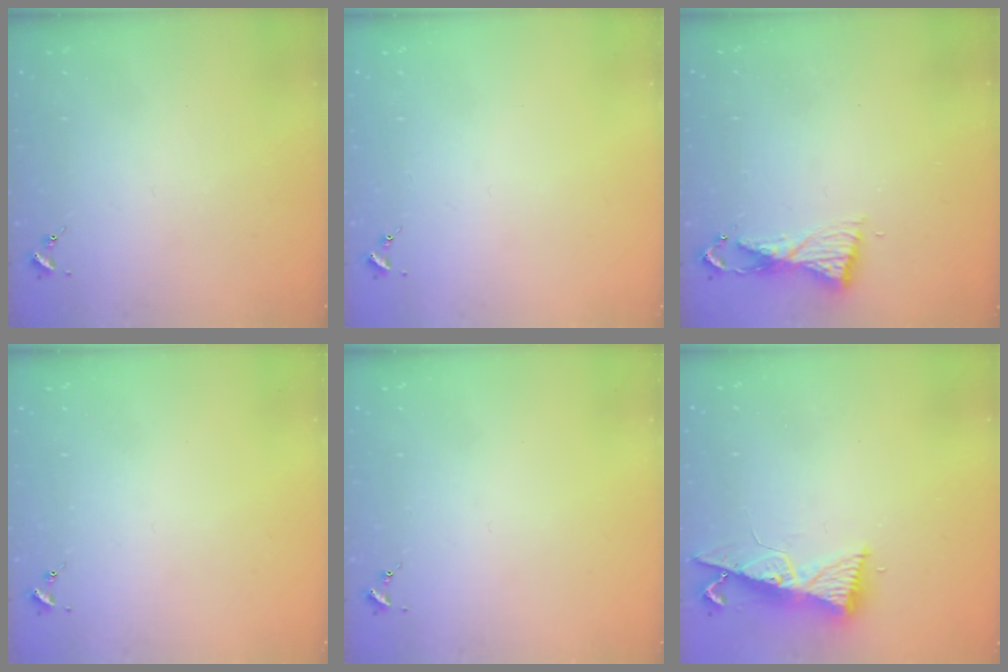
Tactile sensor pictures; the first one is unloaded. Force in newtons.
{"total": 0.0}
{"total": 6.2, "press": 6.1, "slide": 0.6}
{"total": 0.0}
{"total": 0.0}
{"total": 9.0, "press": 9.0, "slide": 1.1}